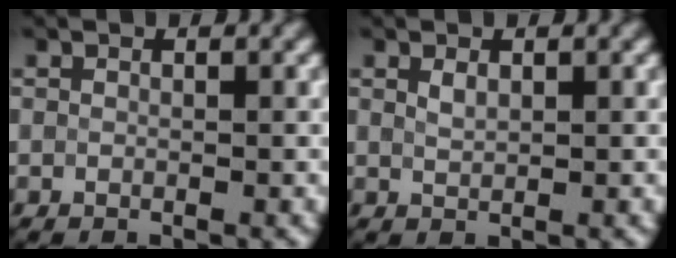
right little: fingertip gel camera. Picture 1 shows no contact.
{"total": 1.0, "force": [0.6, 0.4, 0.7], "torque": [-0.019, 0.001, 0.014]}